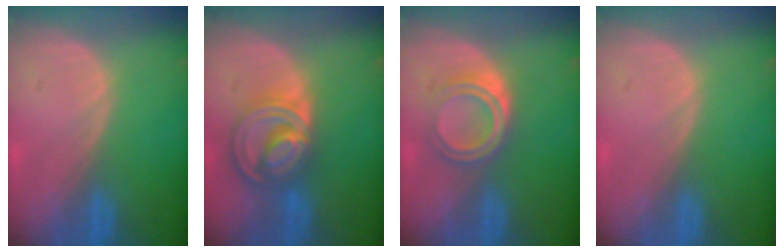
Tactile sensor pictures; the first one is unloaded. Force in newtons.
{"total": 8.7, "press": 7.4, "slide": 4.6}
{"total": 5.1, "press": 4.5, "slide": 2.5}
{"total": 0.0}